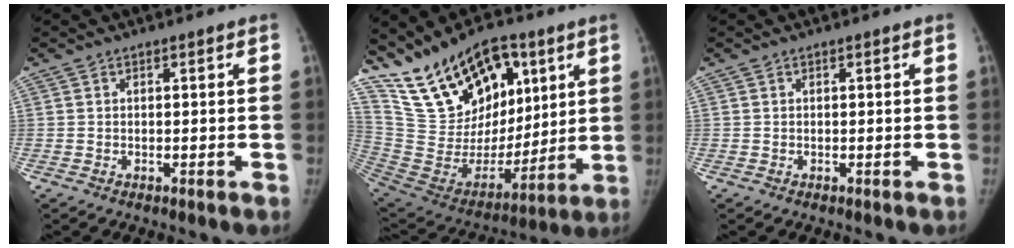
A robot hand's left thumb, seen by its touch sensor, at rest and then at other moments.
{"total": 24.3, "force": [14.0, 13.3, 14.7], "torque": [-0.219, -0.039, 0.265]}
{"total": 0.0}